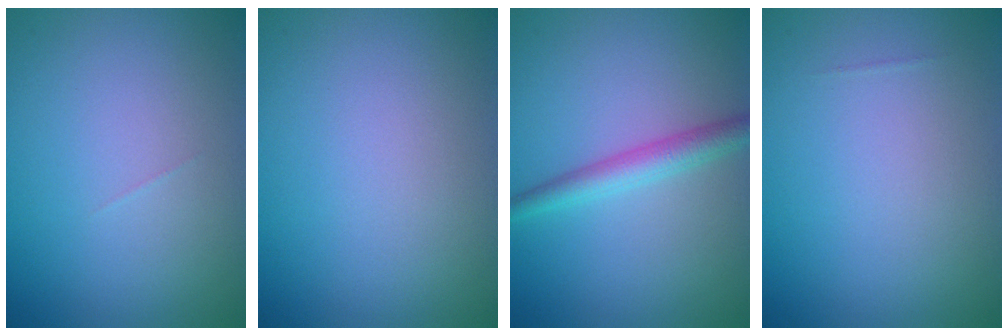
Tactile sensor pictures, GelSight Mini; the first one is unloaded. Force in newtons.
{"total": 0.0}
{"total": 2.6, "press": 2.6, "slide": 0.0}
{"total": 0.0}